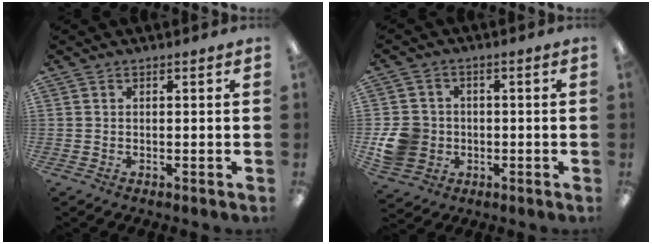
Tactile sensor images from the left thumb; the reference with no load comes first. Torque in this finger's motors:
{"motor_torque": [-0.13, 1.50, 0.66, -0.42, 0.04]}